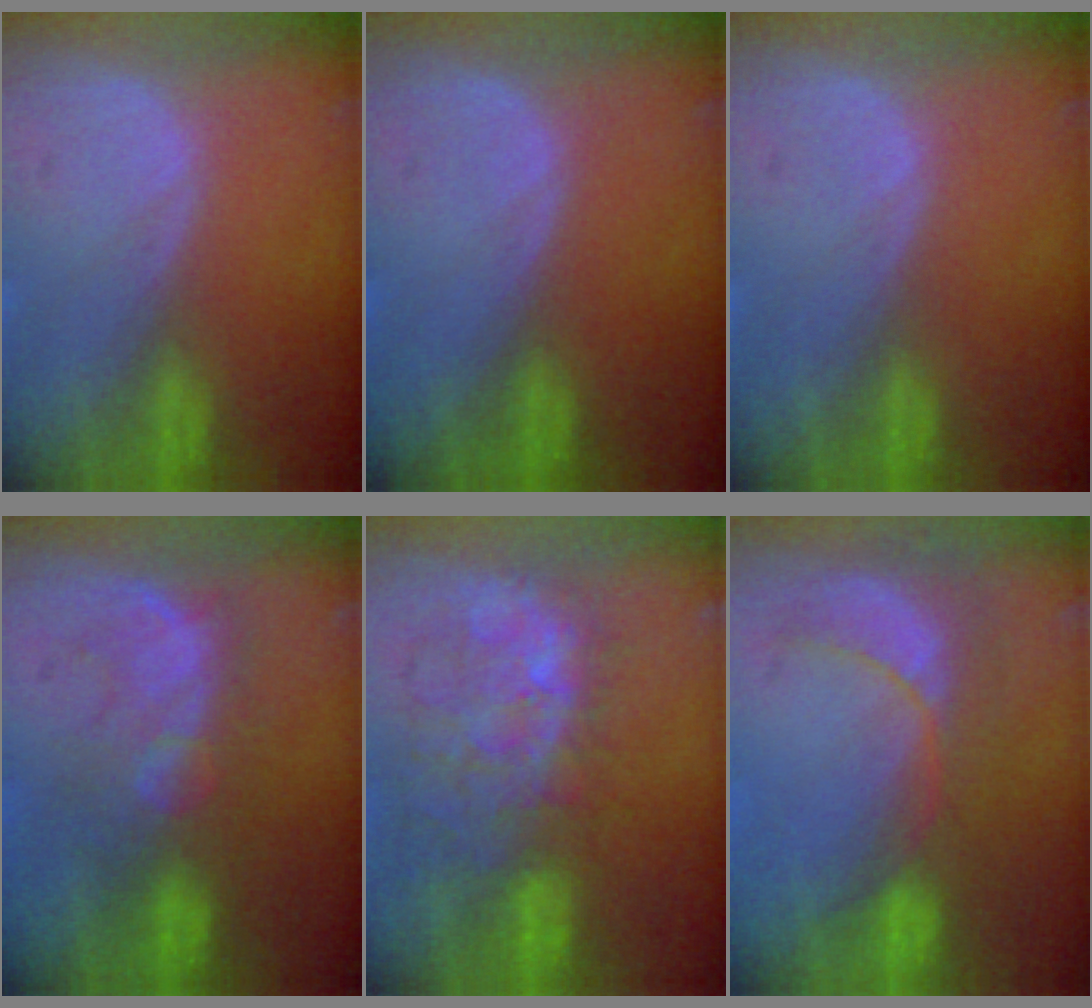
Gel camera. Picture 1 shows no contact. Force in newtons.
{"total": 0.0}
{"total": 0.0}
{"total": 8.1, "press": 7.9, "slide": 1.7}
{"total": 9.3, "press": 9.2, "slide": 1.6}
{"total": 7.9, "press": 7.3, "slide": 3.0}